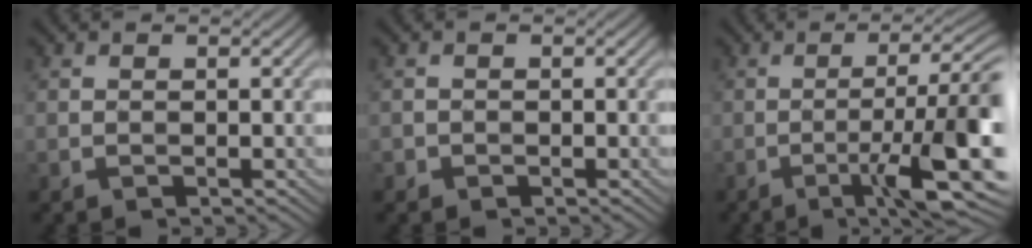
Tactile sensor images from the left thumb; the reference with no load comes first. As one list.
[{"total": 0.9, "force": [-0.4, 0.8, 0.1], "torque": [0.000, -0.003, -0.010]}, {"total": 12.8, "force": [-4.1, 2.0, 12.0], "torque": [-0.172, 0.014, -0.060]}]